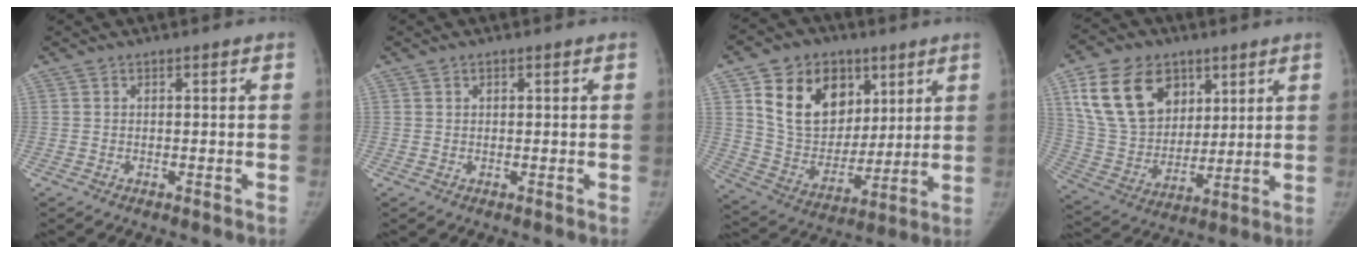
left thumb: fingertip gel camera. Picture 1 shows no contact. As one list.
[{"total": 0.8, "force": [0.4, 0.6, 0.4], "torque": [0.000, -0.001, 0.006]}, {"total": 19.9, "force": [8.4, 14.8, 10.3], "torque": [-0.141, -0.028, 0.157]}, {"total": 19.3, "force": [8.6, 13.8, 10.5], "torque": [-0.169, -0.022, 0.168]}]